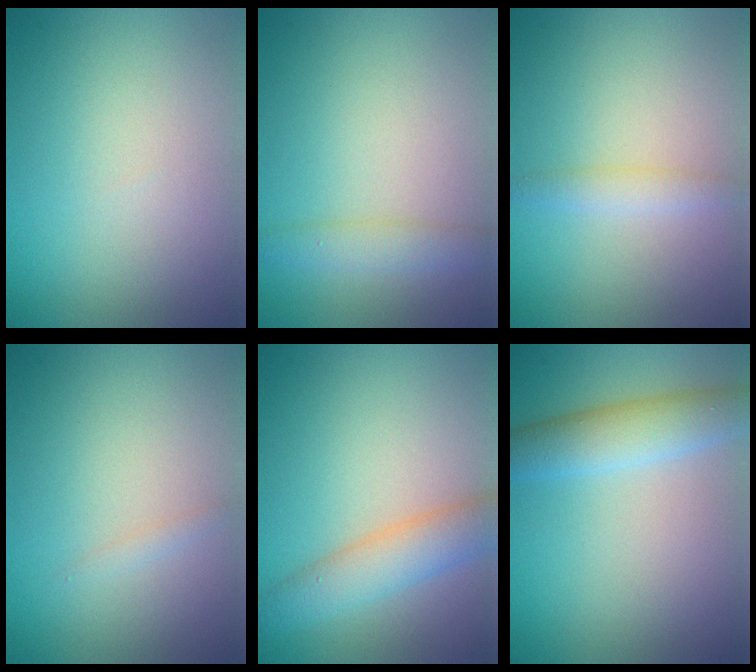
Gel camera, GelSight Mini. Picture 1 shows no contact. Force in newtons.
{"total": 2.0, "press": 2.0, "slide": 0.0}
{"total": 1.3, "press": 1.3, "slide": 0.1}
{"total": 0.6, "press": 0.6, "slide": 0.0}
{"total": 3.9, "press": 3.9, "slide": 0.3}
{"total": 3.9, "press": 3.9, "slide": 0.1}